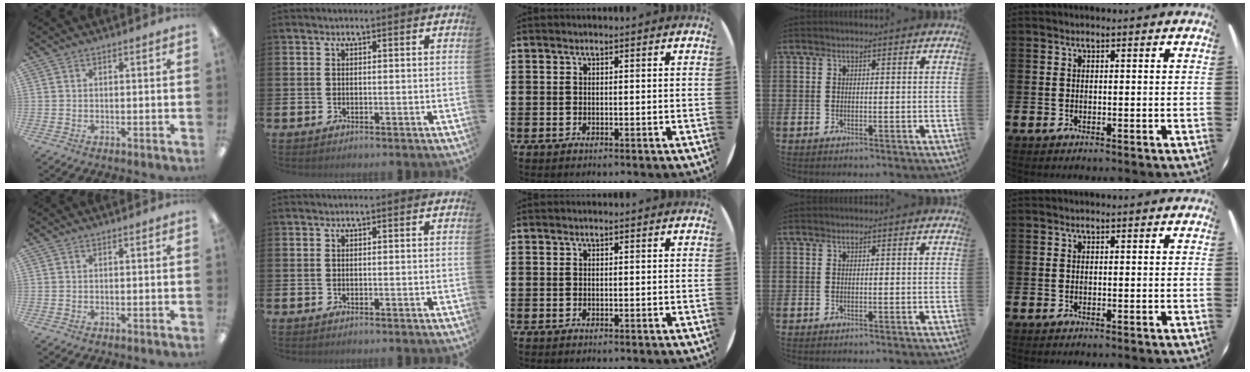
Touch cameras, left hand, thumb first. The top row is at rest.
{}